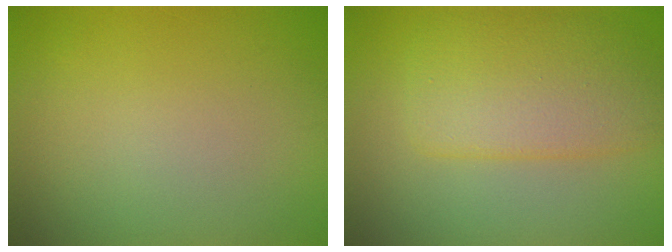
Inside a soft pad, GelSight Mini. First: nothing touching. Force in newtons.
{"total": 6.0, "press": 5.9, "slide": 0.4}